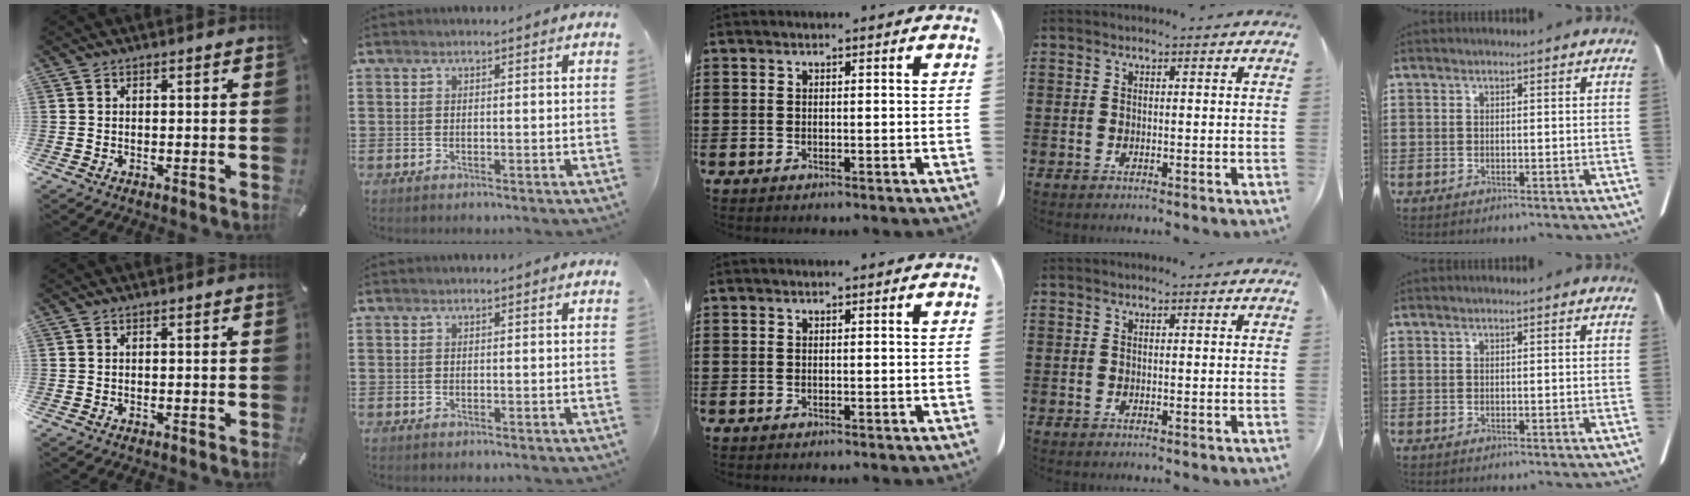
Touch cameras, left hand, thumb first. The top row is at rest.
{}